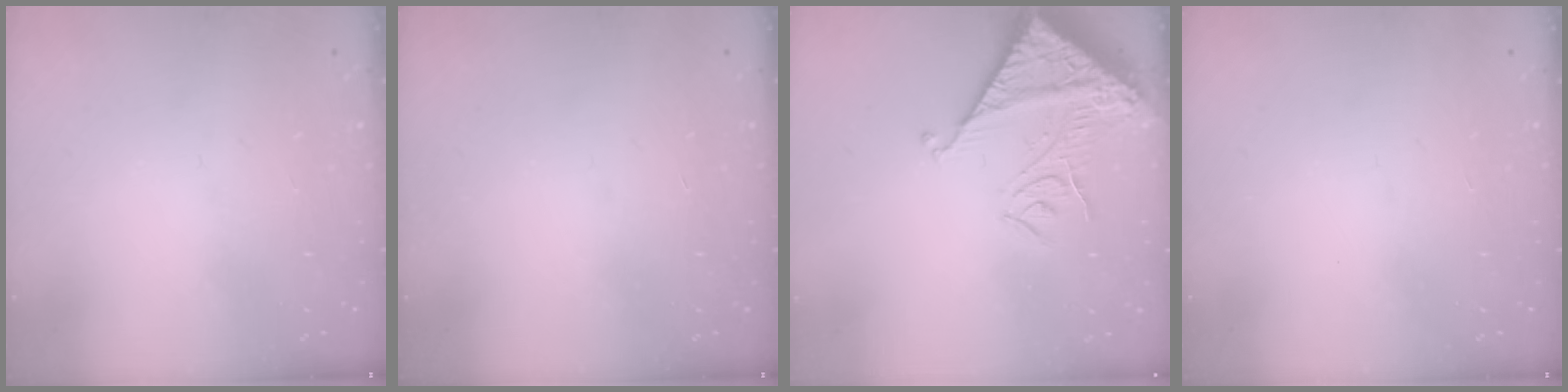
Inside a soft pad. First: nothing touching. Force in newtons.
{"total": 1.6, "press": 1.6, "slide": 0.1}
{"total": 14.3, "press": 14.2, "slide": 1.6}
{"total": 1.6, "press": 1.5, "slide": 0.1}